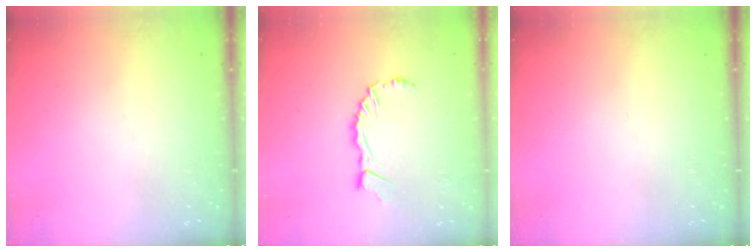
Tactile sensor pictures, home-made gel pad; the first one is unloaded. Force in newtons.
{"total": 5.2, "press": 5.2, "slide": 0.2}
{"total": 0.0}